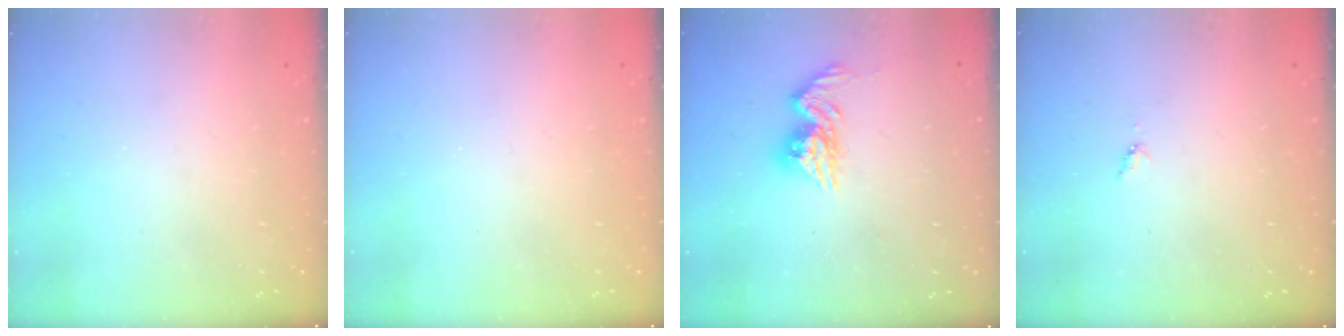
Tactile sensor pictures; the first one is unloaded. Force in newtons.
{"total": 0.0}
{"total": 11.0, "press": 11.0, "slide": 1.0}
{"total": 3.8, "press": 3.7, "slide": 0.5}